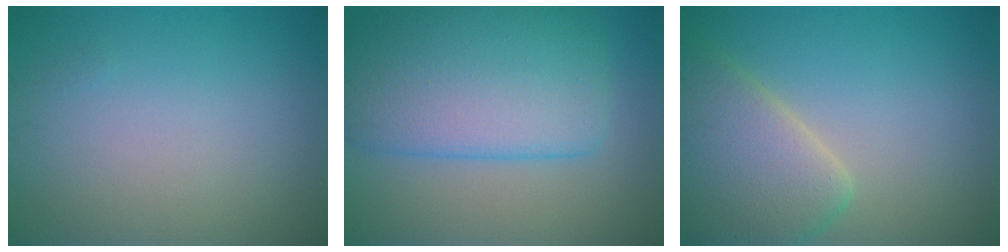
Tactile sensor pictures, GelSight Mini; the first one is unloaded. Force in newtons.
{"total": 9.1, "press": 9.1, "slide": 0.5}
{"total": 6.9, "press": 6.8, "slide": 0.4}